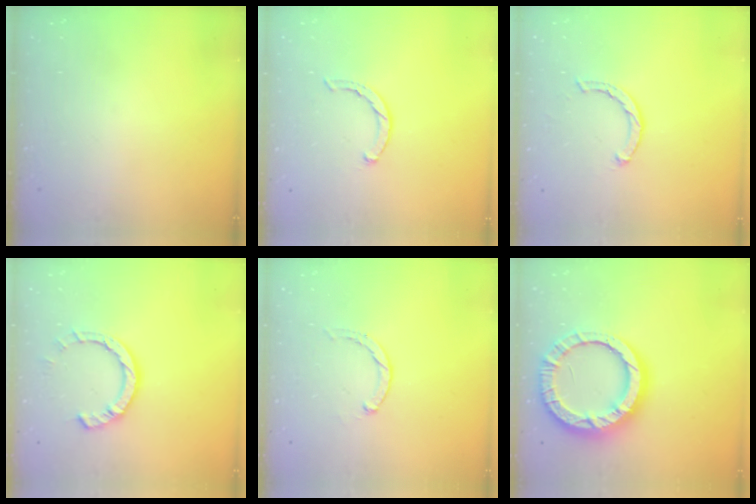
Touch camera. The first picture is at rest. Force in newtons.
{"total": 2.3, "press": 2.3, "slide": 0.4}
{"total": 2.1, "press": 2.1, "slide": 0.1}
{"total": 9.0, "press": 8.9, "slide": 1.2}
{"total": 0.6, "press": 0.6, "slide": 0.2}
{"total": 17.2, "press": 17.1, "slide": 1.9}